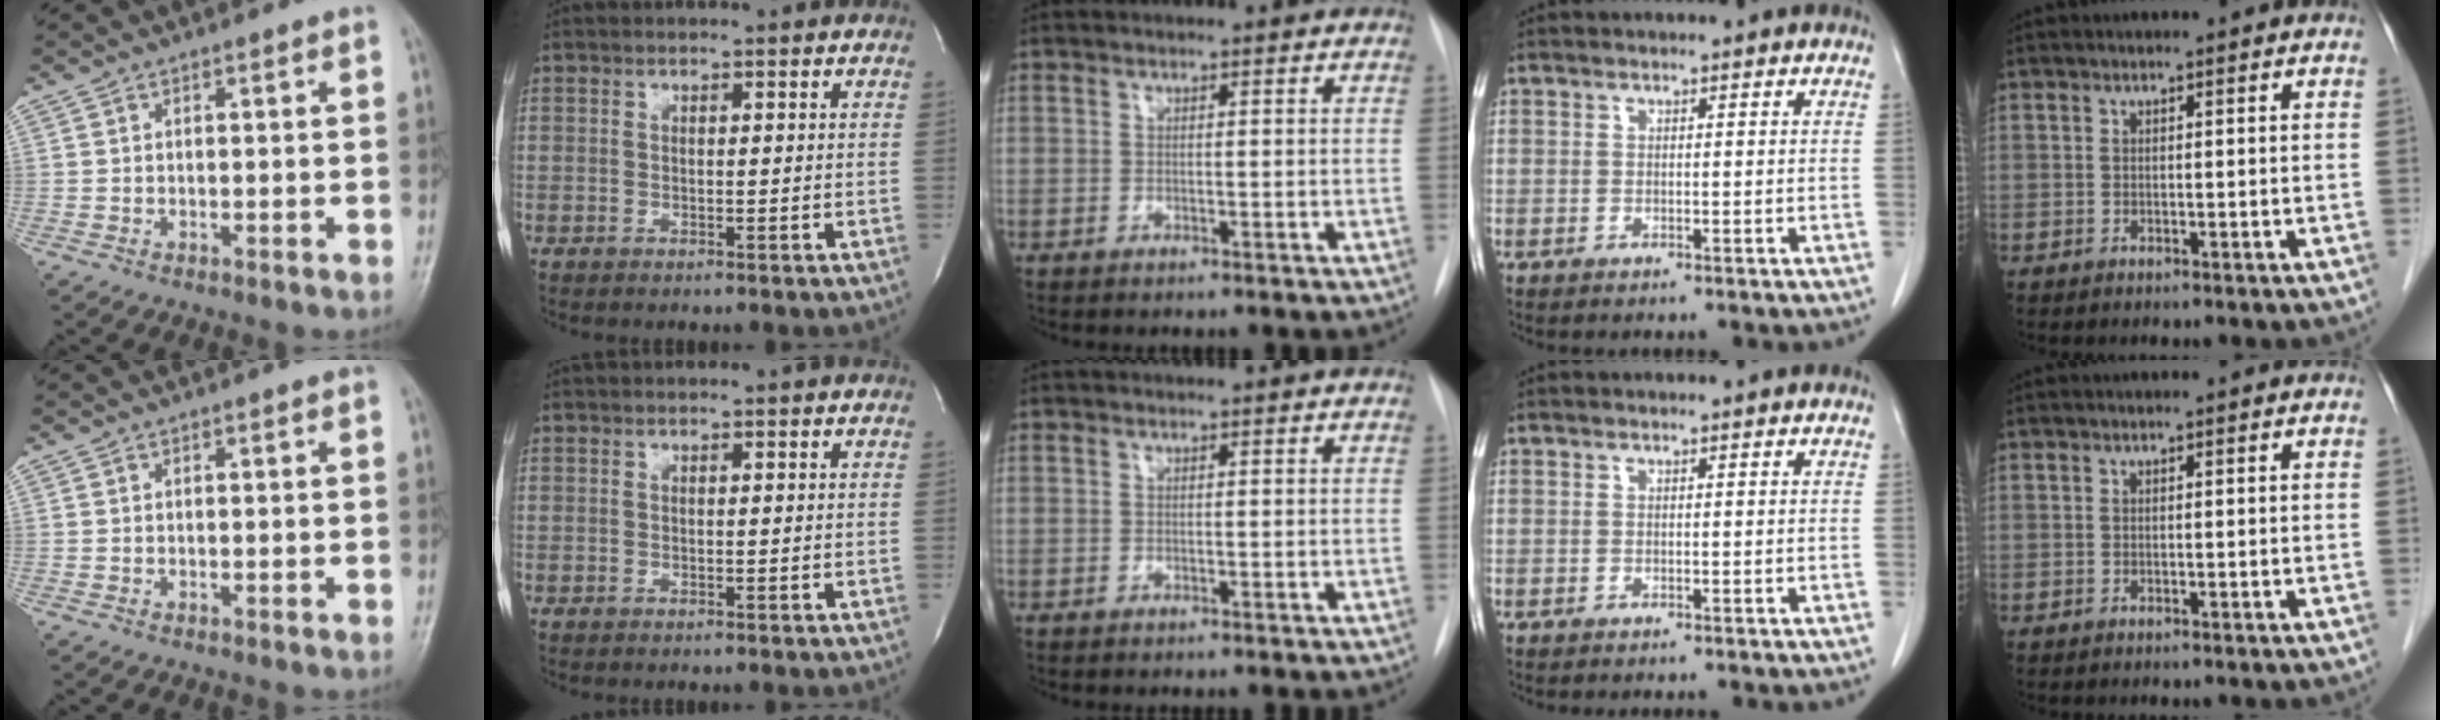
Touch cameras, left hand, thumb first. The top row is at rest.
{}